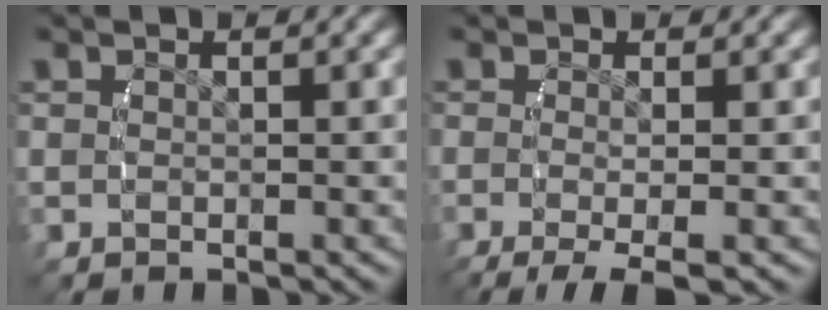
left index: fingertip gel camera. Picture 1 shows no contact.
{"total": 5.3, "force": [-3.6, 1.7, 3.5], "torque": [-0.061, -0.023, -0.040]}